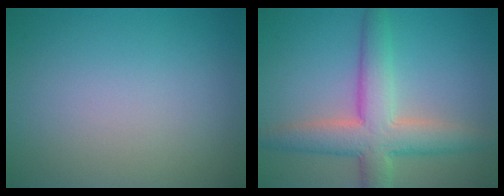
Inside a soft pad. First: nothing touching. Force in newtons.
{"total": 6.6, "press": 6.5, "slide": 0.3}